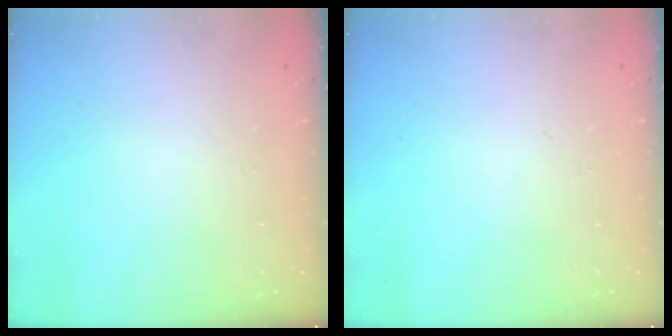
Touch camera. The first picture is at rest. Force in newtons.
{"total": 0.0}